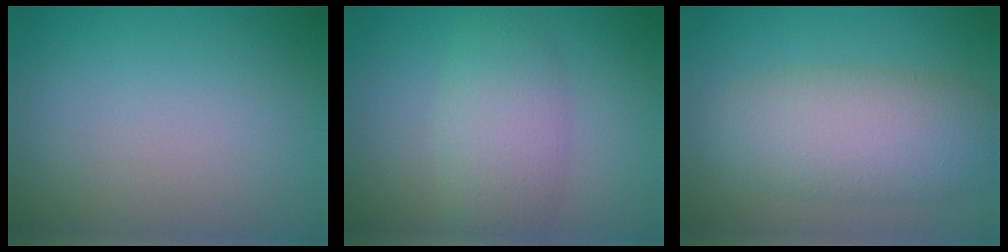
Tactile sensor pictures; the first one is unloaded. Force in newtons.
{"total": 4.4, "press": 4.4, "slide": 0.2}
{"total": 6.5, "press": 6.5, "slide": 0.4}